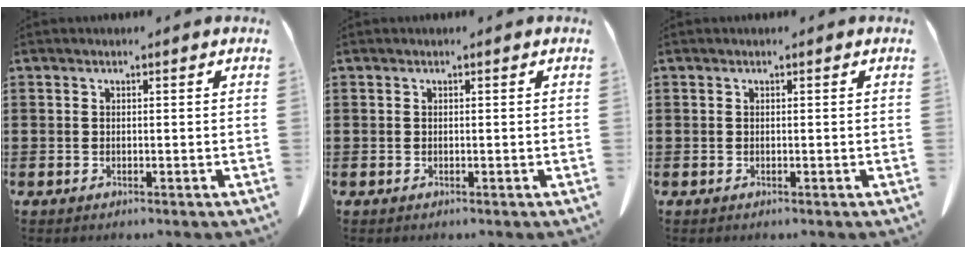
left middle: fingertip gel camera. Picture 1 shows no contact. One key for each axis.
{"total": 0.0}
{"total": 0.0}